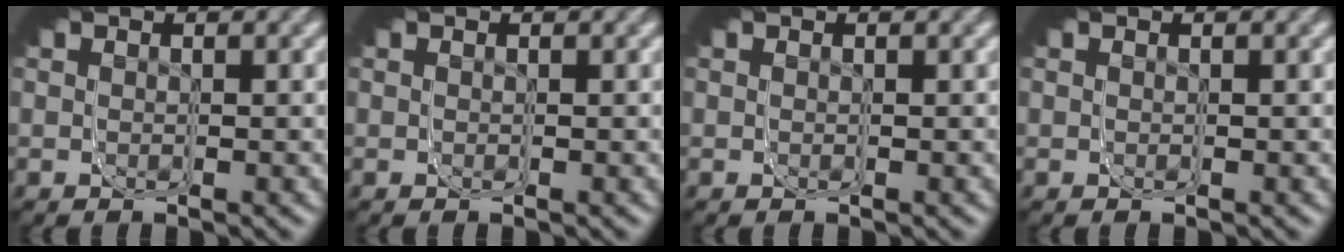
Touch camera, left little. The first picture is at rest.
{"total": 0.0}
{"total": 0.0}
{"total": 0.0}